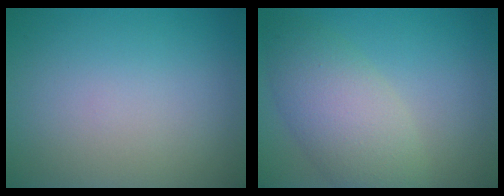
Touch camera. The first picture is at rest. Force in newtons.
{"total": 5.7, "press": 5.7, "slide": 0.4}